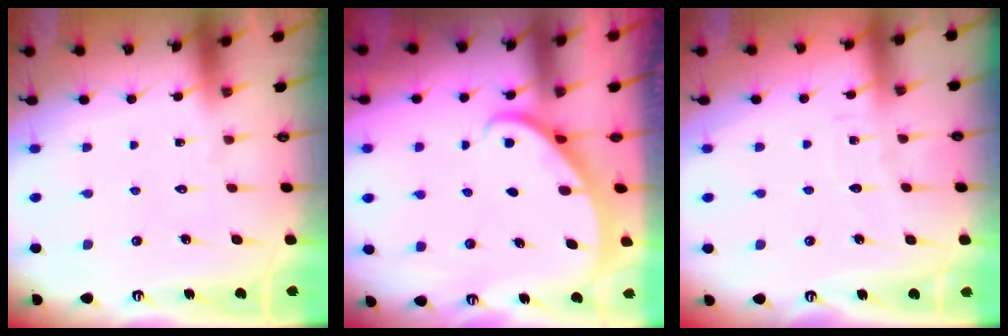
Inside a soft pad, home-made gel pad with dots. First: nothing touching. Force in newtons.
{"total": 2.2, "press": 2.2, "slide": 0.1}
{"total": 2.1, "press": 2.1, "slide": 0.2}